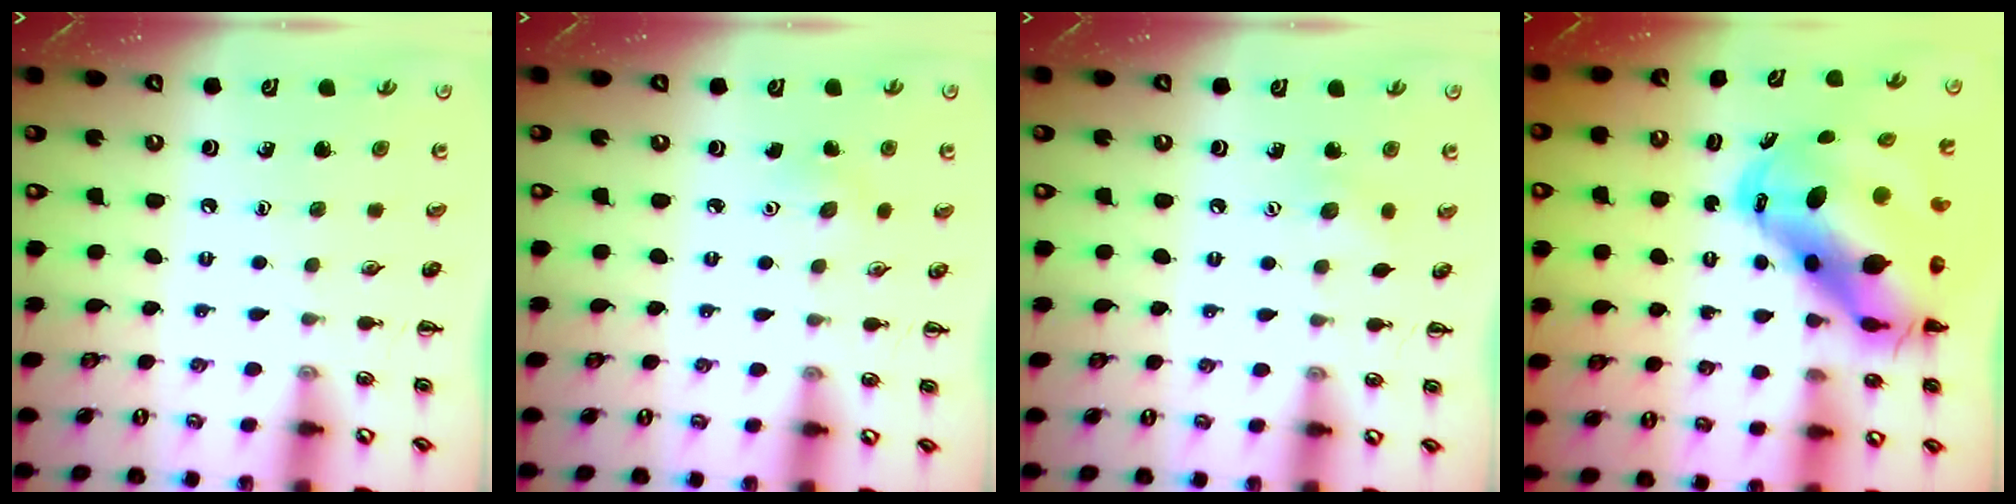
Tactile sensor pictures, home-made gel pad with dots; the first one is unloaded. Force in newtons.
{"total": 2.8, "press": 2.8, "slide": 0.7}
{"total": 4.0, "press": 3.9, "slide": 0.7}
{"total": 16.2, "press": 15.7, "slide": 4.2}